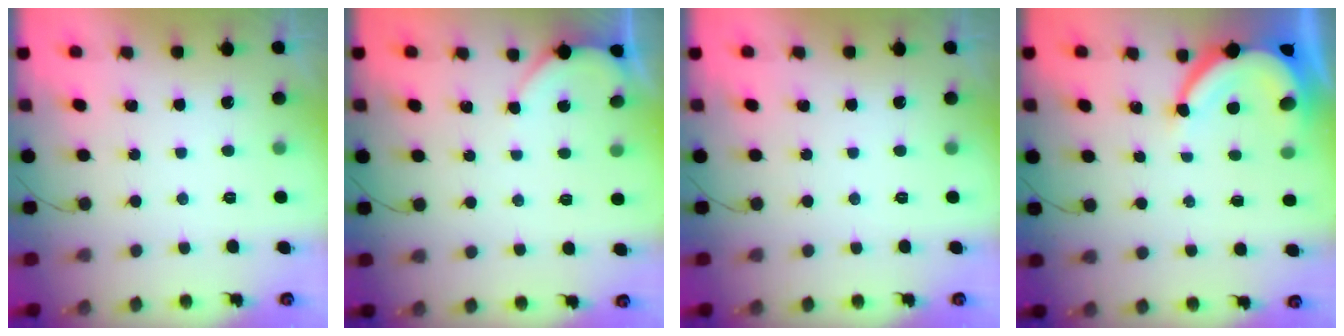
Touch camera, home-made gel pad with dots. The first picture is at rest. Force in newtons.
{"total": 3.3, "press": 3.3, "slide": 0.3}
{"total": 0.0}
{"total": 7.3, "press": 7.2, "slide": 0.8}